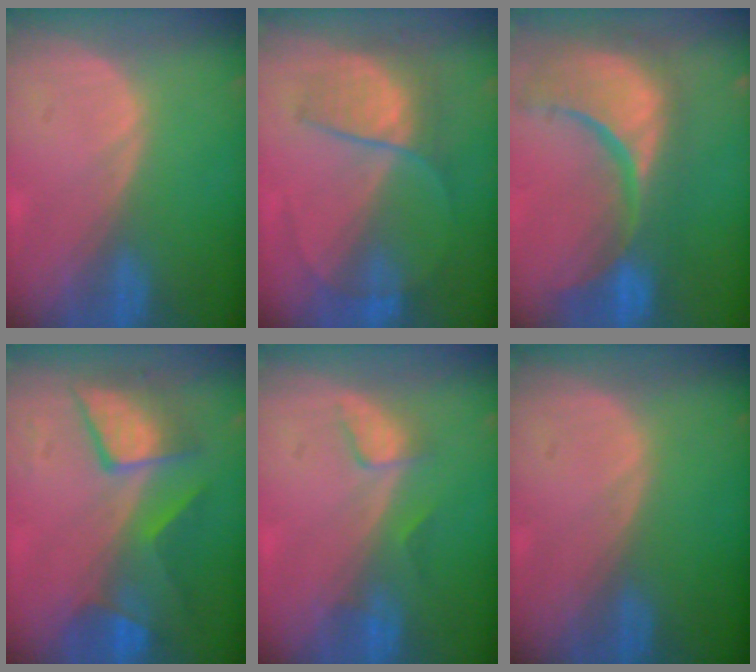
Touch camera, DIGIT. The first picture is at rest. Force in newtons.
{"total": 6.5, "press": 6.4, "slide": 1.0}
{"total": 15.3, "press": 12.1, "slide": 9.5}
{"total": 7.8, "press": 7.8, "slide": 0.4}
{"total": 2.8, "press": 2.7, "slide": 0.4}
{"total": 0.0}